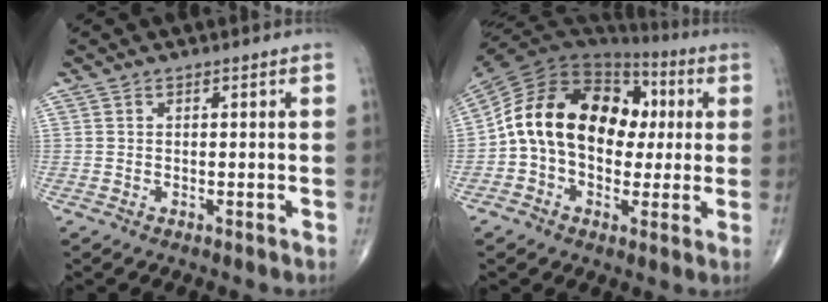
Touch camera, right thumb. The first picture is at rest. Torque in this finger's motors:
{"motor_torque": [2.29, 2.29, 1.03, -0.94, 0.28]}